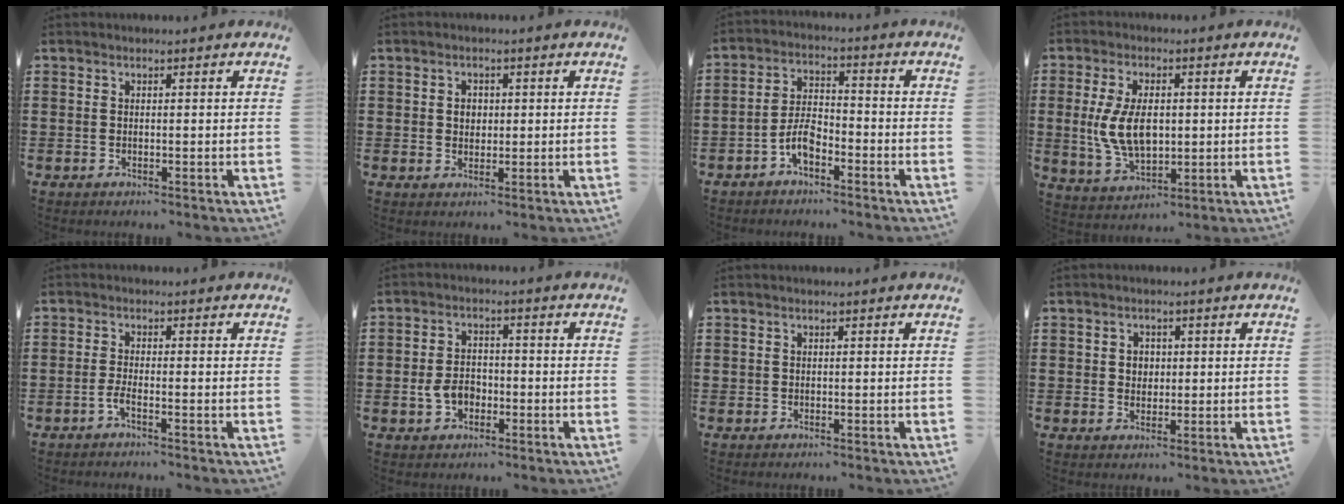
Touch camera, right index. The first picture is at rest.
{"total": 1.8, "force": [0.2, 1.6, 0.9], "torque": [-0.022, 0.009, 0.002]}
{"total": 5.2, "force": [-2.8, 2.3, 3.7], "torque": [-0.085, 0.003, -0.058]}
{"total": 8.5, "force": [0.3, 4.9, 6.9], "torque": [-0.153, 0.003, -0.001]}
{"total": 2.1, "force": [-1.4, -0.1, 1.6], "torque": [-0.035, -0.007, -0.028]}
{"total": 4.5, "force": [-1.2, 3.2, 3.0], "torque": [-0.076, 0.001, -0.027]}
{"total": 0.0}
{"total": 2.1, "force": [0.2, 1.9, 0.8], "torque": [-0.022, 0.011, 0.000]}